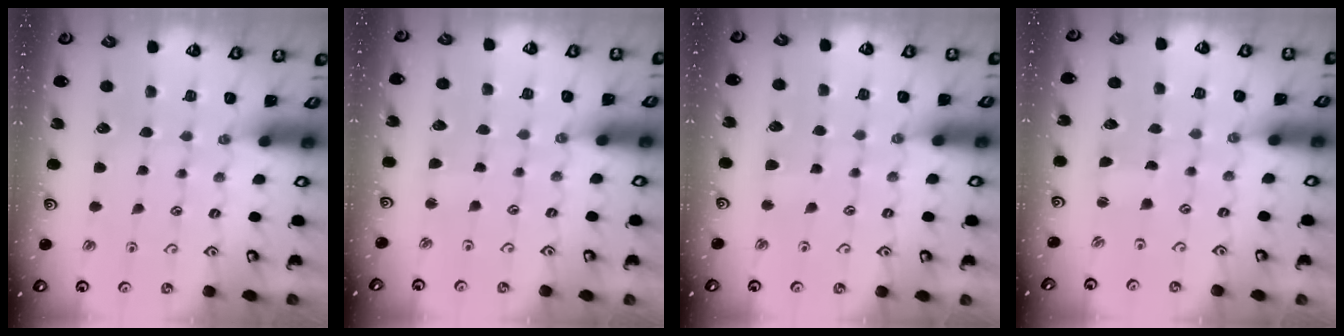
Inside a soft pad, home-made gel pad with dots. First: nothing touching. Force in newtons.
{"total": 1.6, "press": 1.5, "slide": 0.2}
{"total": 2.7, "press": 2.7, "slide": 0.4}
{"total": 1.1, "press": 1.1, "slide": 0.1}